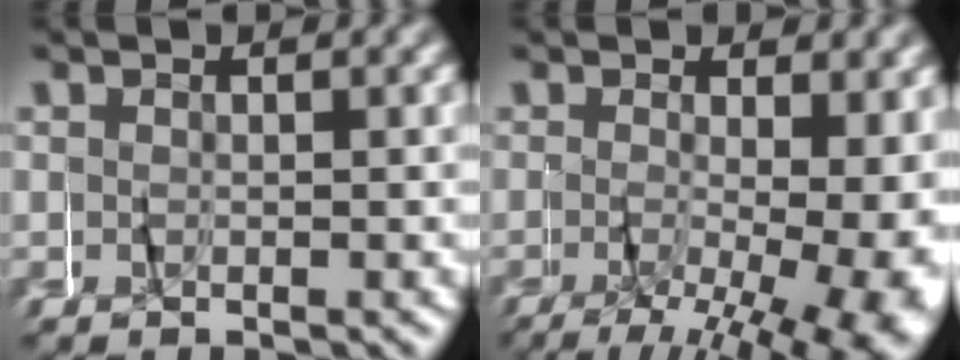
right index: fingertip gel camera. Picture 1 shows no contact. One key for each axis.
{"total": 6.9, "fx": -1.6, "fy": 1.9, "fz": 6.5, "tx": -0.078, "ty": -0.023, "tz": -0.015}